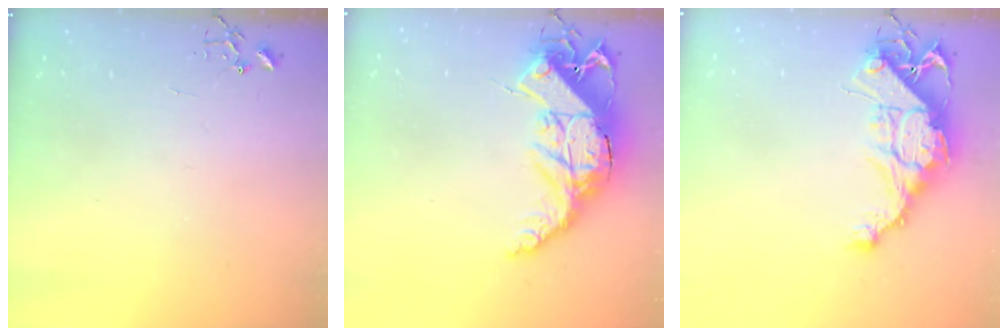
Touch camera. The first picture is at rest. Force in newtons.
{"total": 19.6, "press": 19.6, "slide": 1.2}
{"total": 13.4, "press": 13.4, "slide": 1.1}